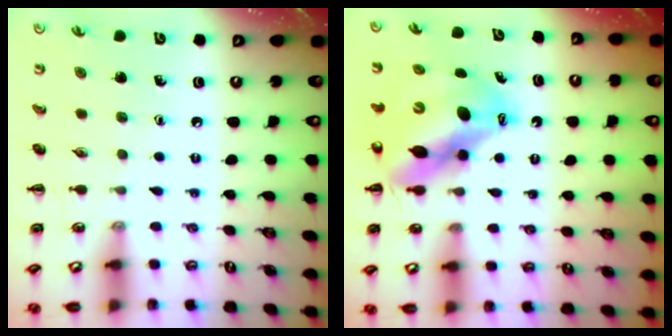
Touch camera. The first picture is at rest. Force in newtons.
{"total": 12.8, "press": 12.5, "slide": 3.1}